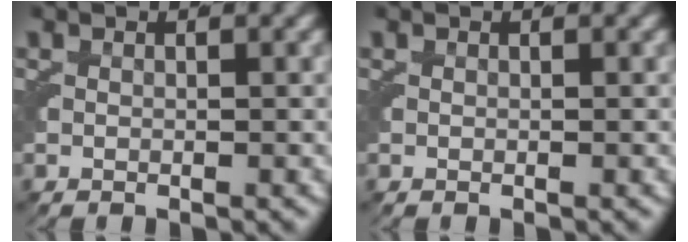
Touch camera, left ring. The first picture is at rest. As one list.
[{"total": 0.0}]